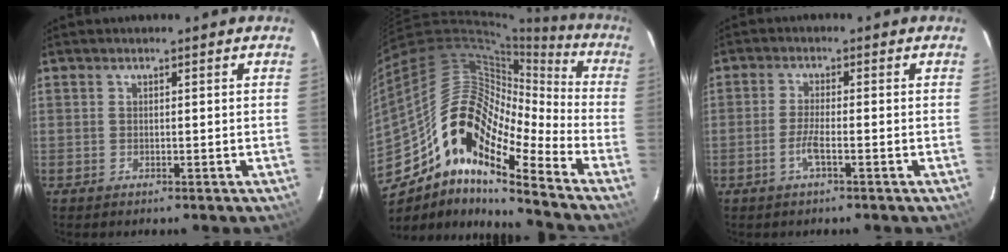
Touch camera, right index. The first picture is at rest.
{"total": 18.7, "force": [-10.7, 6.1, 14.2], "torque": [-0.225, 0.001, -0.216]}
{"total": 3.1, "force": [-1.5, 0.1, 2.8], "torque": [-0.060, 0.000, -0.031]}